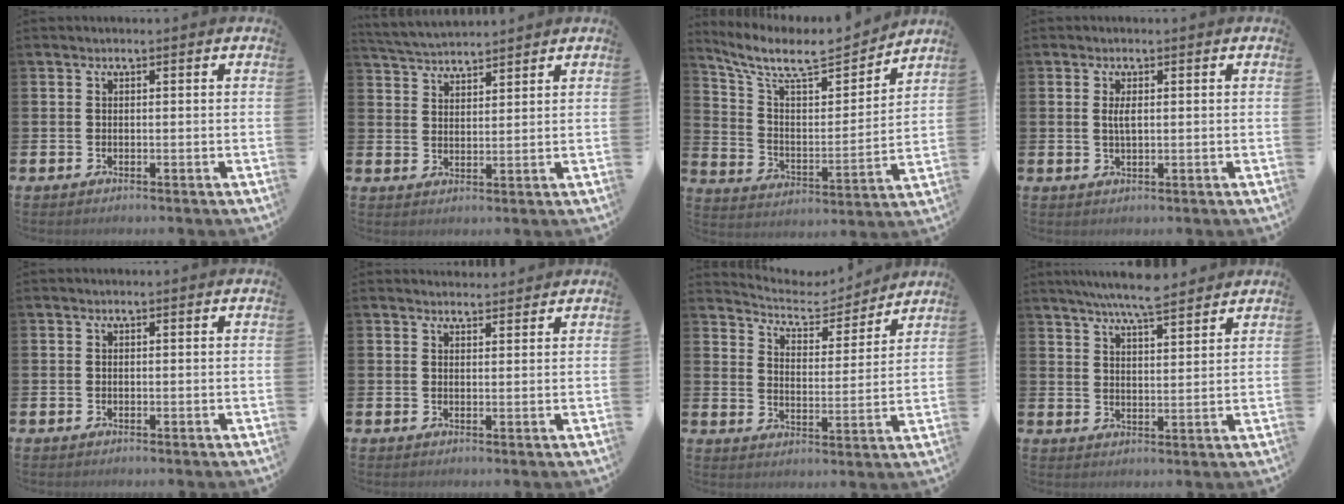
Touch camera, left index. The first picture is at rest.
{"total": 4.1, "force": [4.1, 0.5, 0.1], "torque": [-0.020, -0.019, 0.074]}
{"total": 9.1, "force": [7.9, 2.5, 3.7], "torque": [-0.111, -0.053, 0.136]}
{"total": 1.9, "force": [0.6, 0.6, 1.7], "torque": [-0.022, -0.001, 0.005]}
{"total": 0.0}
{"total": 2.2, "force": [2.1, 0.4, -0.1], "torque": [0.010, -0.012, 0.036]}
{"total": 5.9, "force": [5.4, 2.0, 1.2], "torque": [-0.040, -0.044, 0.085]}
{"total": 6.5, "force": [6.2, 0.2, 2.0], "torque": [-0.050, -0.027, 0.111]}